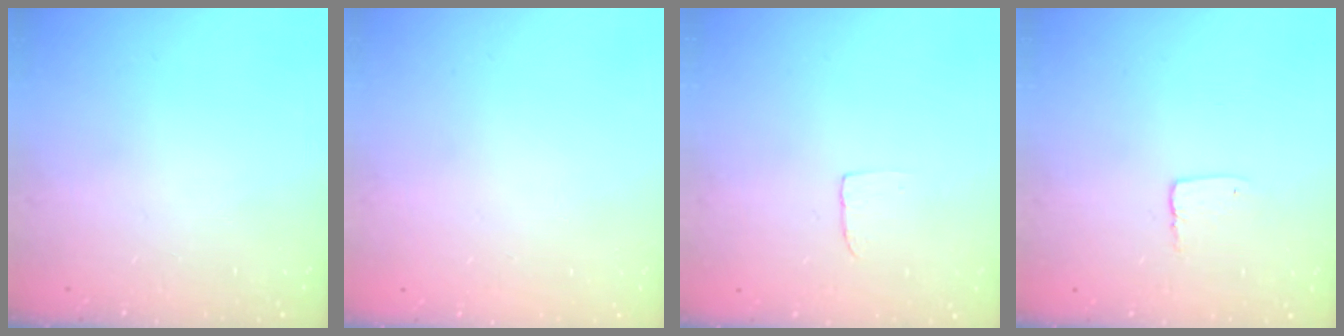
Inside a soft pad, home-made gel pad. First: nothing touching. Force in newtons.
{"total": 0.0}
{"total": 2.4, "press": 2.4, "slide": 0.1}
{"total": 3.6, "press": 3.6, "slide": 0.3}